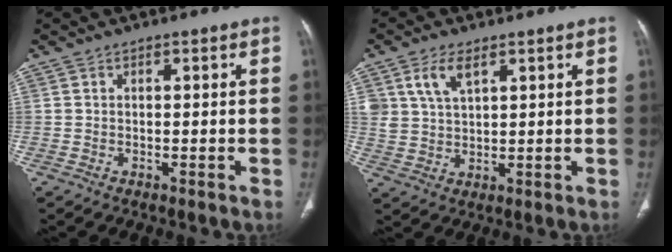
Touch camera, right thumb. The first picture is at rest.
{"total": 5.9, "force": [3.1, 3.1, 4.0], "torque": [-0.074, -0.012, 0.067]}